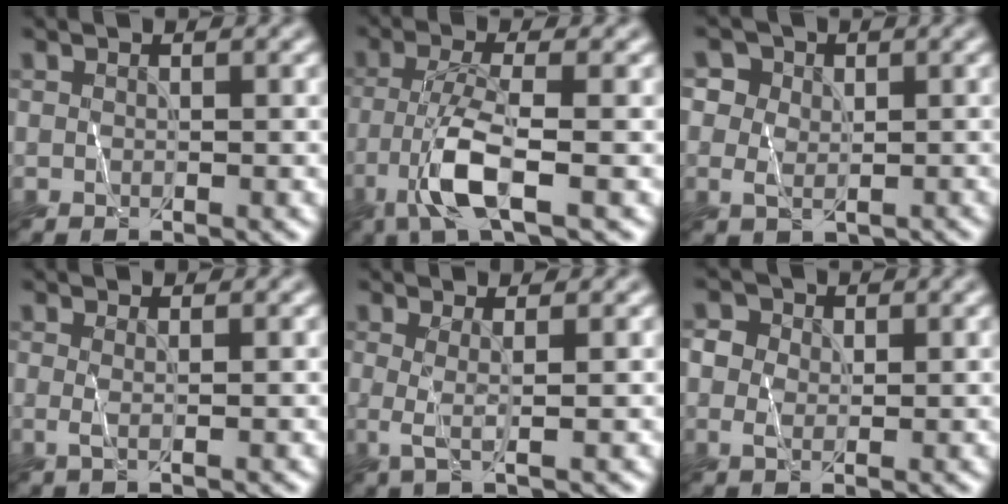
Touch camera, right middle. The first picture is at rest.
{"total": 5.2, "force": [-2.2, 1.0, 4.6], "torque": [-0.094, 0.005, -0.049]}
{"total": 4.4, "force": [1.1, 3.9, 1.7], "torque": [-0.020, 0.007, 0.005]}
{"total": 1.2, "force": [0.1, 0.3, 1.1], "torque": [-0.018, 0.000, -0.001]}
{"total": 2.1, "force": [0.3, 0.5, 2.1], "torque": [-0.038, -0.003, 0.002]}
{"total": 2.7, "force": [0.6, 2.2, 1.5], "torque": [-0.029, 0.005, 0.002]}